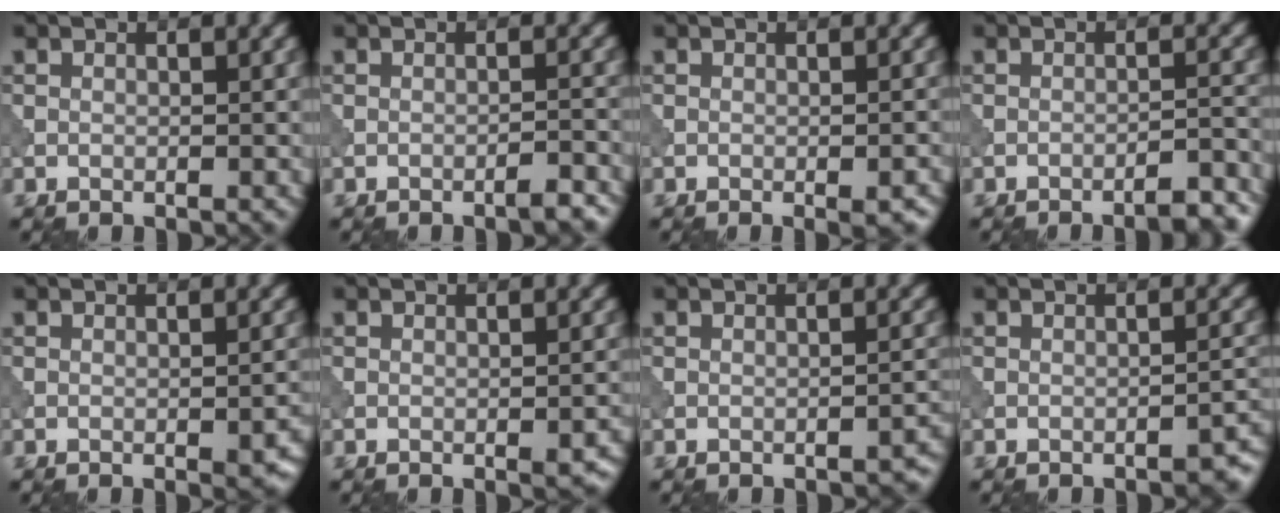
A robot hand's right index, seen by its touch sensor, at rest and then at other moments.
{"total": 1.8, "force": [-1.4, 0.2, 1.2], "torque": [-0.012, 0.006, -0.026]}
{"total": 2.4, "force": [-1.3, 0.6, 2.0], "torque": [-0.023, -0.001, -0.014]}
{"total": 4.3, "force": [-3.6, 0.7, 2.2], "torque": [-0.026, 0.018, -0.052]}
{"total": 2.9, "force": [-1.4, 1.0, 2.4], "torque": [-0.029, -0.004, -0.014]}
{"total": 2.2, "force": [-1.1, 0.7, 1.8], "torque": [-0.024, -0.002, -0.012]}
{"total": 1.8, "force": [-1.5, 0.4, 0.8], "torque": [-0.002, 0.006, -0.020]}
{"total": 2.5, "force": [-2.0, 0.5, 1.5], "torque": [-0.014, 0.010, -0.029]}